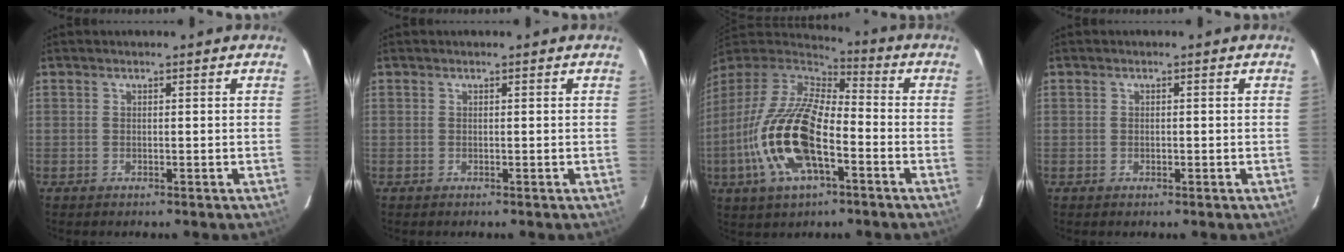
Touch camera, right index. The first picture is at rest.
{"total": 0.0}
{"total": 20.2, "force": [-6.5, 8.4, 17.2], "torque": [-0.362, -0.023, -0.129]}
{"total": 0.6, "force": [-0.1, 0.6, 0.2], "torque": [-0.002, 0.001, -0.002]}